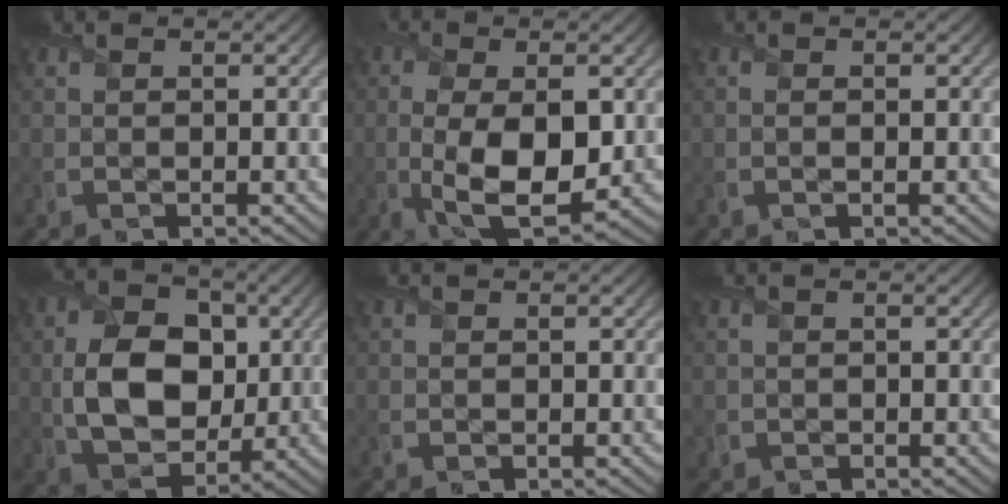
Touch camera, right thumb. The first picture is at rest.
{"total": 10.6, "force": [-1.4, 4.9, 9.3], "torque": [-0.194, -0.021, -0.014]}
{"total": 0.7, "force": [-0.1, 0.1, 0.7], "torque": [-0.015, -0.002, -0.002]}
{"total": 10.6, "force": [0.3, 7.6, 7.4], "torque": [-0.157, -0.005, 0.006]}
{"total": 0.0}
{"total": 0.9, "force": [-0.3, 0.9, 0.0], "torque": [0.003, -0.006, -0.008]}